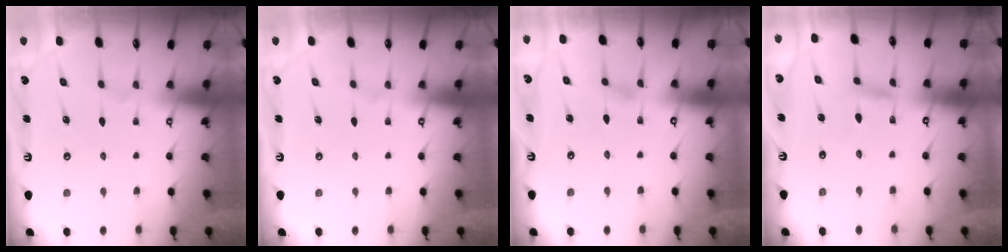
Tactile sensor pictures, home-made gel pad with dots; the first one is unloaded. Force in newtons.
{"total": 0.0}
{"total": 1.7, "press": 1.6, "slide": 0.2}
{"total": 2.7, "press": 2.7, "slide": 0.2}